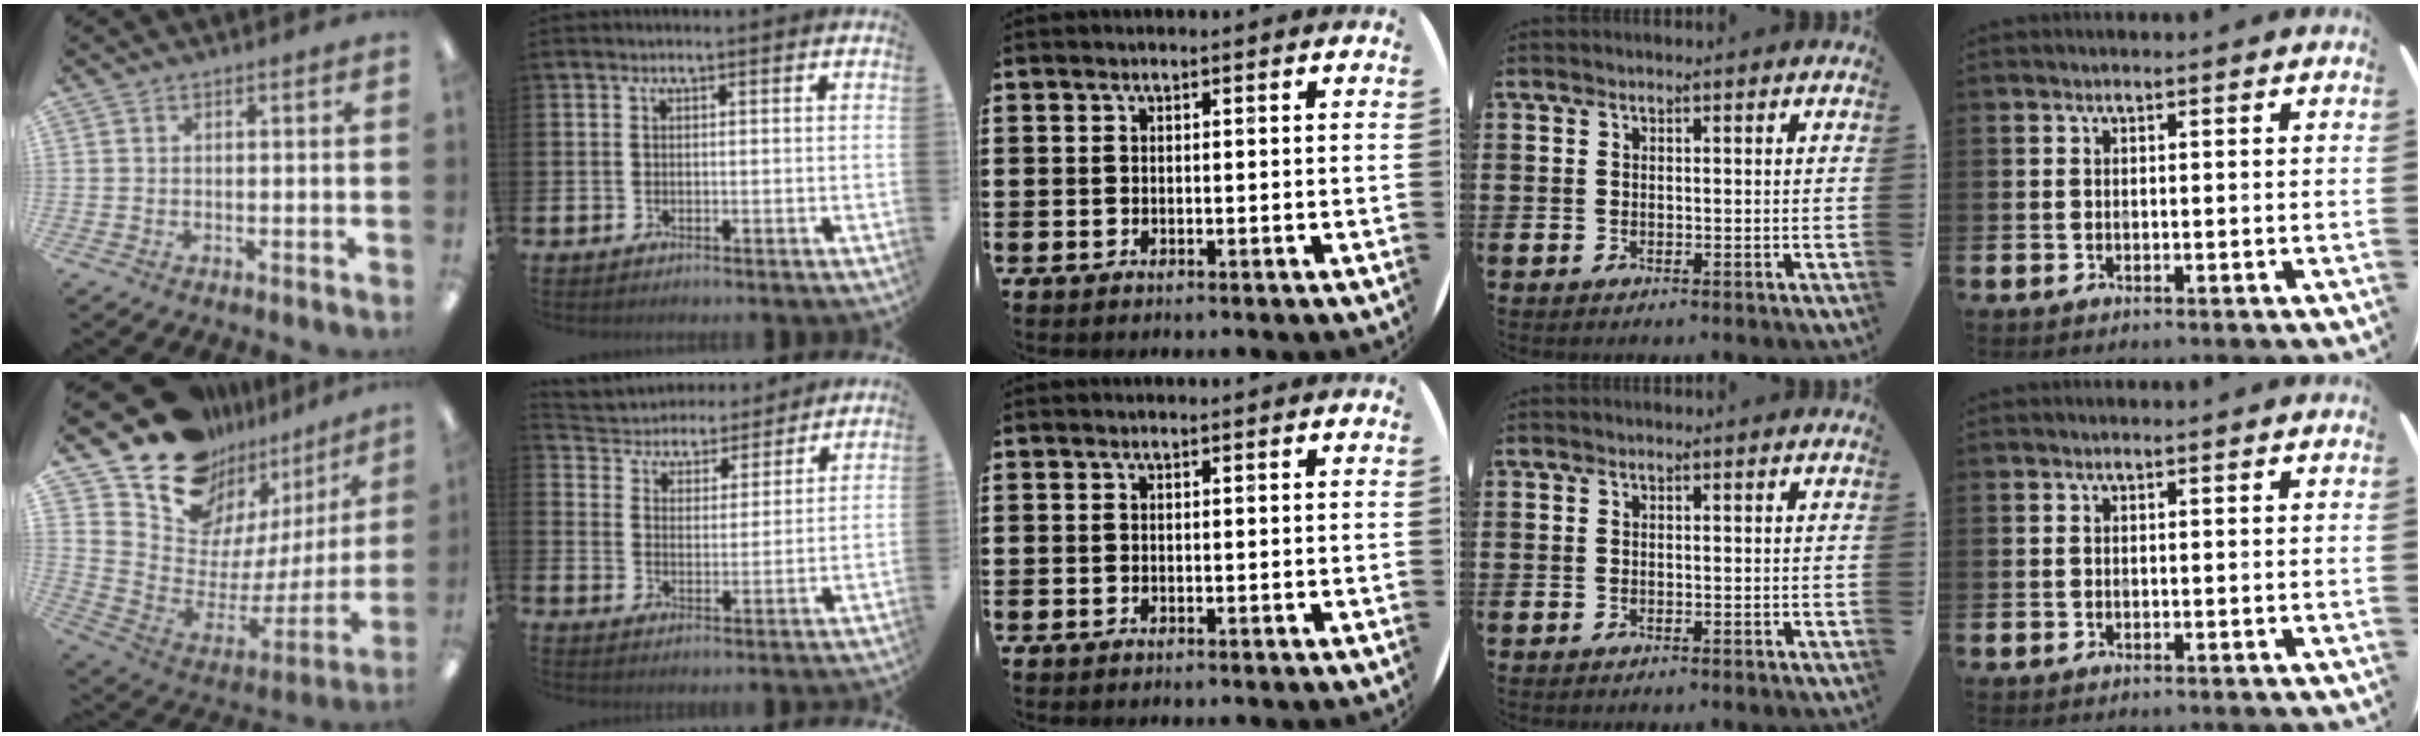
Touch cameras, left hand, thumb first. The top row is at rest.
{"thumb": {"total": 15.8, "force": [12.4, 9.0, 3.8], "torque": [-0.071, -0.118, 0.231]}, "index": {"total": 4.8, "force": [4.5, 1.8, -0.2], "torque": [-0.031, -0.039, 0.074]}}